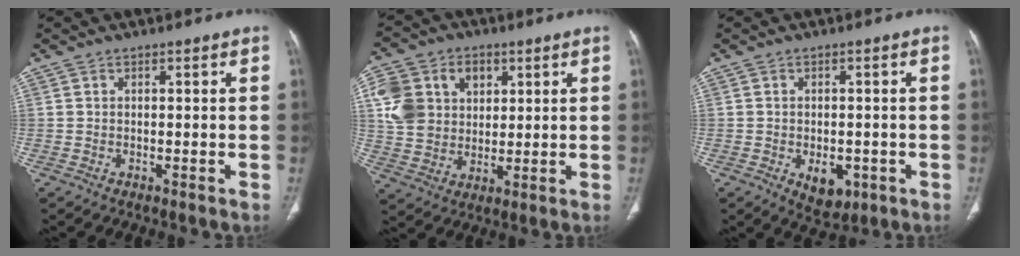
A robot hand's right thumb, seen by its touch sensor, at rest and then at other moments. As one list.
[{"total": 14.2, "force": [4.1, 11.3, 7.6], "torque": [-0.119, 0.004, 0.078]}, {"total": 5.5, "force": [-1.8, 3.5, 3.9], "torque": [-0.039, 0.002, -0.012]}]